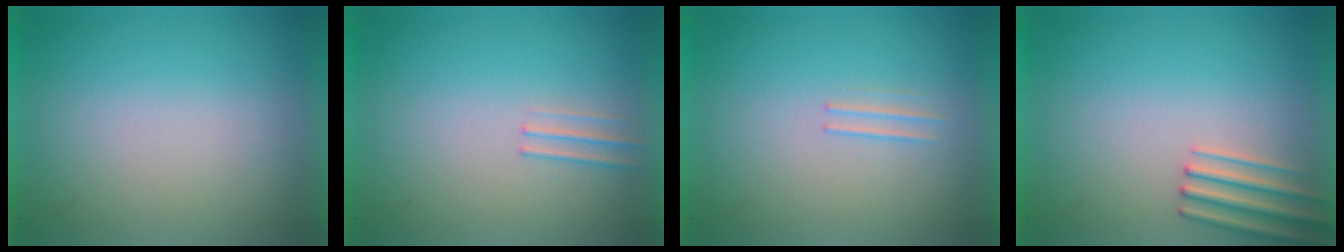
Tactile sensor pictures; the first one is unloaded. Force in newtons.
{"total": 1.1}
{"total": 1.1}
{"total": 2.5}